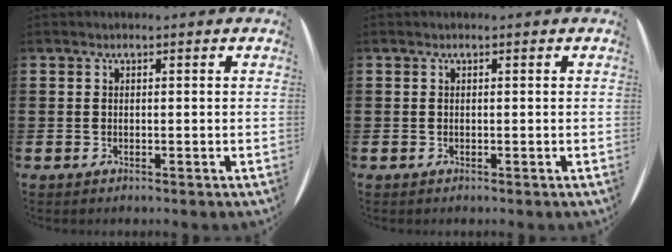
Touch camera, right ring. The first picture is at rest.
{"total": 0.0}